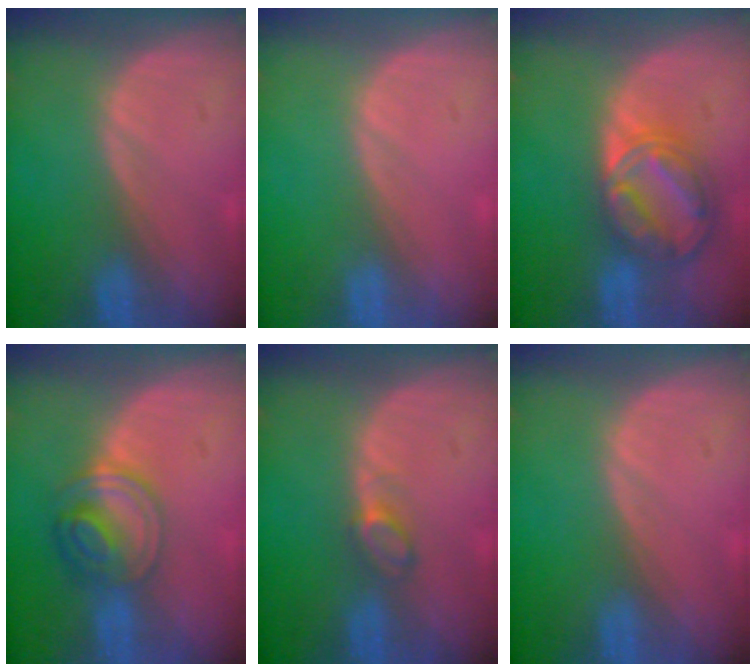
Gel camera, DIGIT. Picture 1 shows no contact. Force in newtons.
{"total": 0.0}
{"total": 8.5, "press": 7.2, "slide": 4.5}
{"total": 6.2, "press": 5.4, "slide": 3.0}
{"total": 2.0, "press": 1.9, "slide": 0.2}
{"total": 0.0}